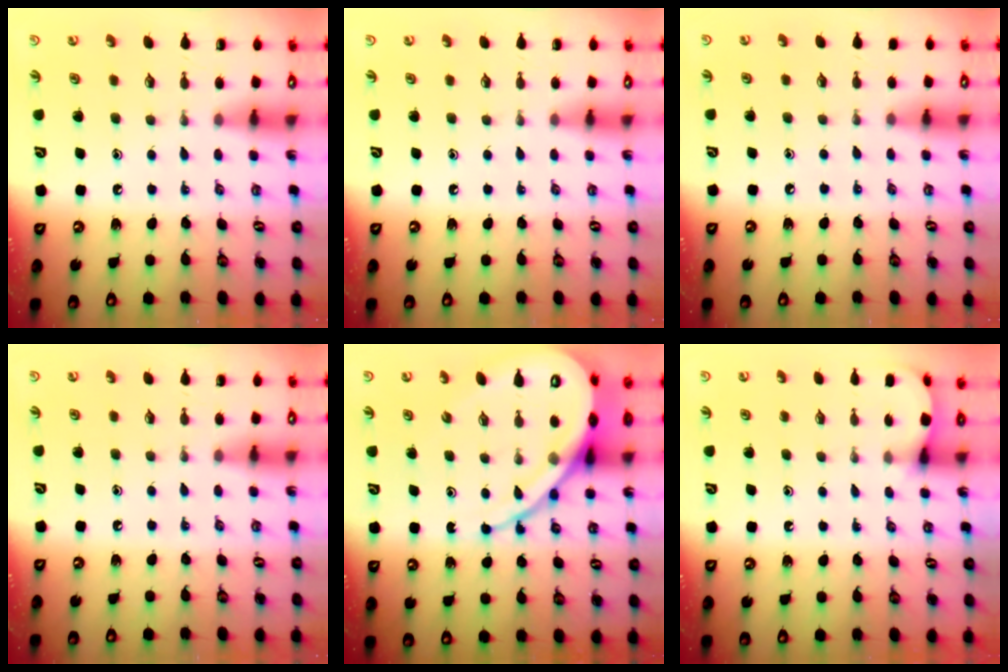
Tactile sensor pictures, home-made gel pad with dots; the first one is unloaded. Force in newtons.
{"total": 0.0}
{"total": 2.6, "press": 2.6, "slide": 0.3}
{"total": 0.0}
{"total": 16.8, "press": 16.7, "slide": 1.8}
{"total": 4.1, "press": 4.1, "slide": 0.4}